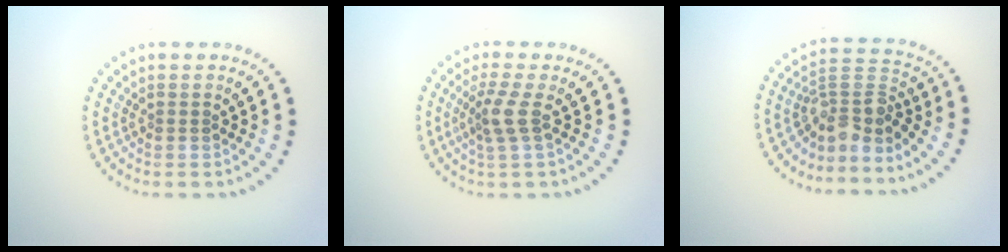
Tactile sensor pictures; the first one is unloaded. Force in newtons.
{"total": 2.4, "press": 1.9, "slide": 1.5}
{"total": 3.6, "press": 2.4, "slide": 2.7}